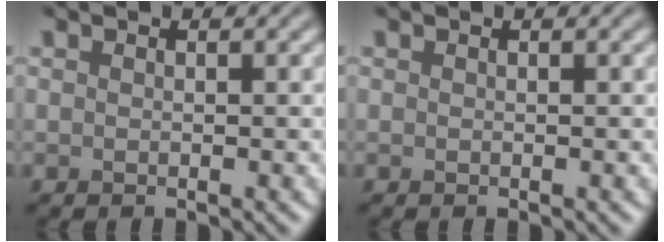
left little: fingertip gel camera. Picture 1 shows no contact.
{"total": 0.0}